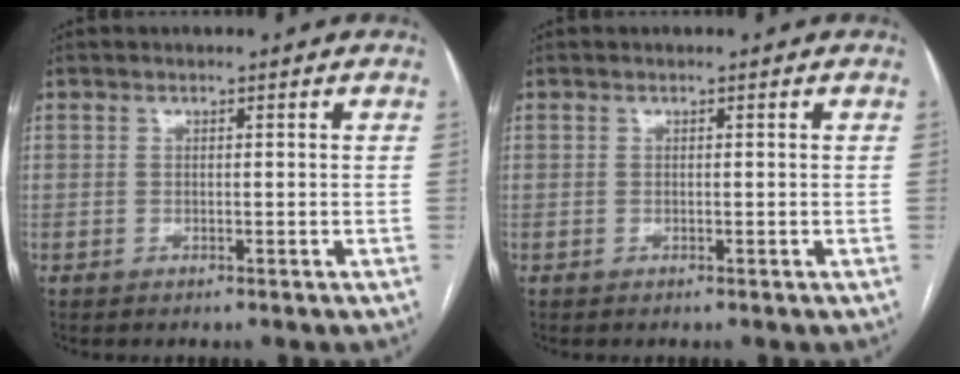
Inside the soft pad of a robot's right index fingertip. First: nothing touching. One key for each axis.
{"total": 0.0}